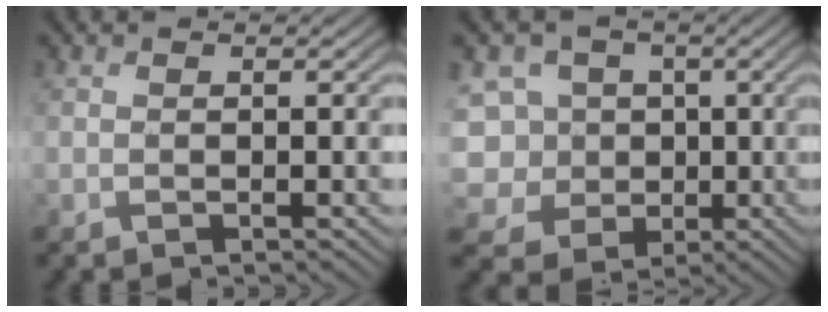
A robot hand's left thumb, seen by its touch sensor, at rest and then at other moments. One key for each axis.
{"total": 9.0, "fx": 0.0, "fy": 8.1, "fz": 3.8, "tx": -0.135, "ty": 0.009, "tz": -0.028}